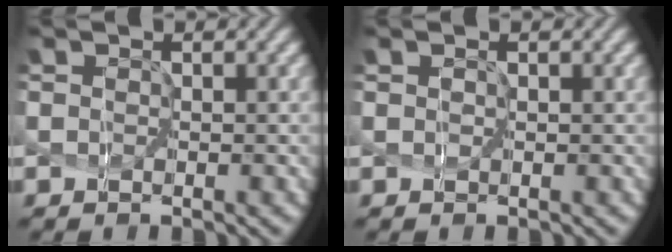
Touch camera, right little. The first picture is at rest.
{"total": 0.0}